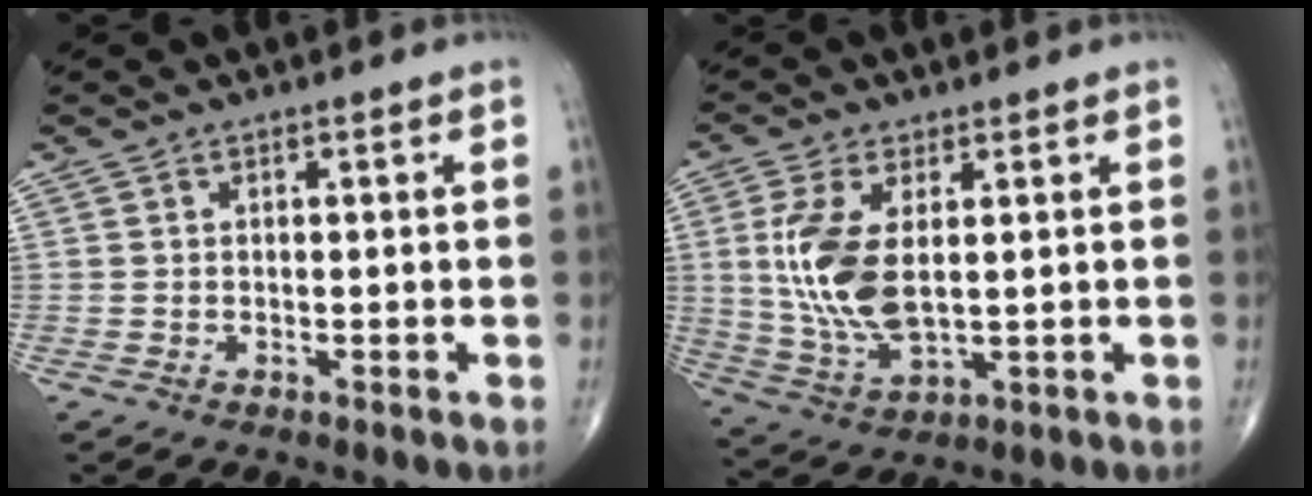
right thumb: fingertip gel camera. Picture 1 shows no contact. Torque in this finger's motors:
{"motor_torque": [0.91, 2.26, 1.42, 0.33, 0.34]}